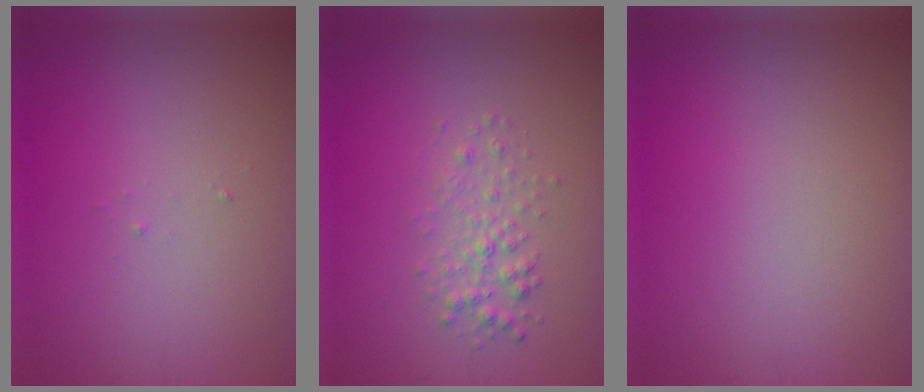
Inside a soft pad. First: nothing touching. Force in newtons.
{"total": 2.1, "press": 2.1, "slide": 0.0}
{"total": 0.0}